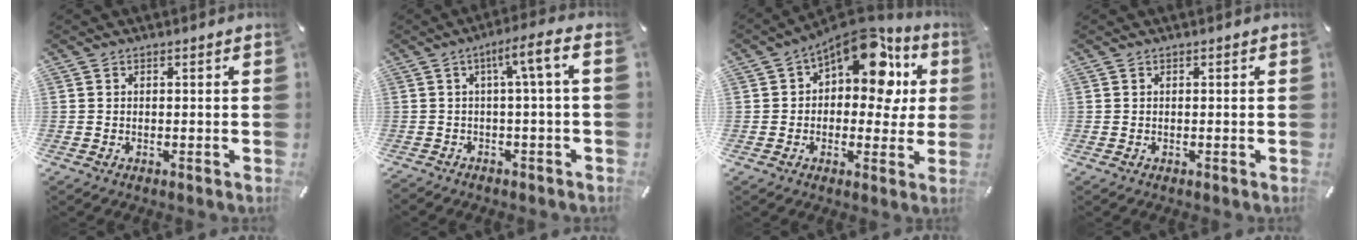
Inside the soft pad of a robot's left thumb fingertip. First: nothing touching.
{"total": 6.8, "force": [0.4, 0.6, 6.8], "torque": [-0.129, 0.004, 0.002]}
{"total": 16.4, "force": [8.2, 9.1, 10.8], "torque": [-0.157, -0.053, 0.143]}
{"total": 0.0}